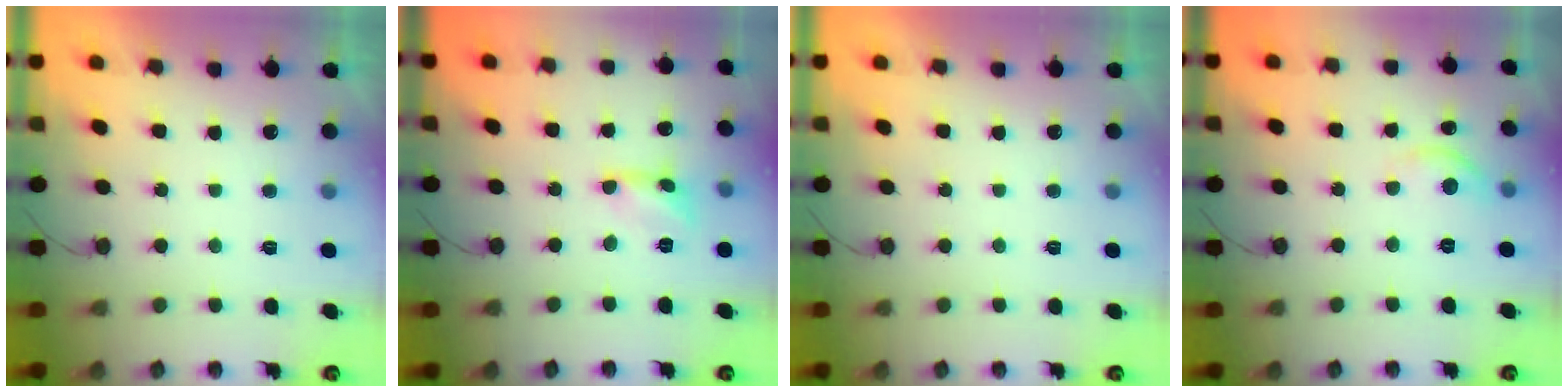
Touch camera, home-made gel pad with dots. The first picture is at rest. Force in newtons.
{"total": 3.6, "press": 3.6, "slide": 0.4}
{"total": 0.0}
{"total": 4.9, "press": 4.9, "slide": 0.5}